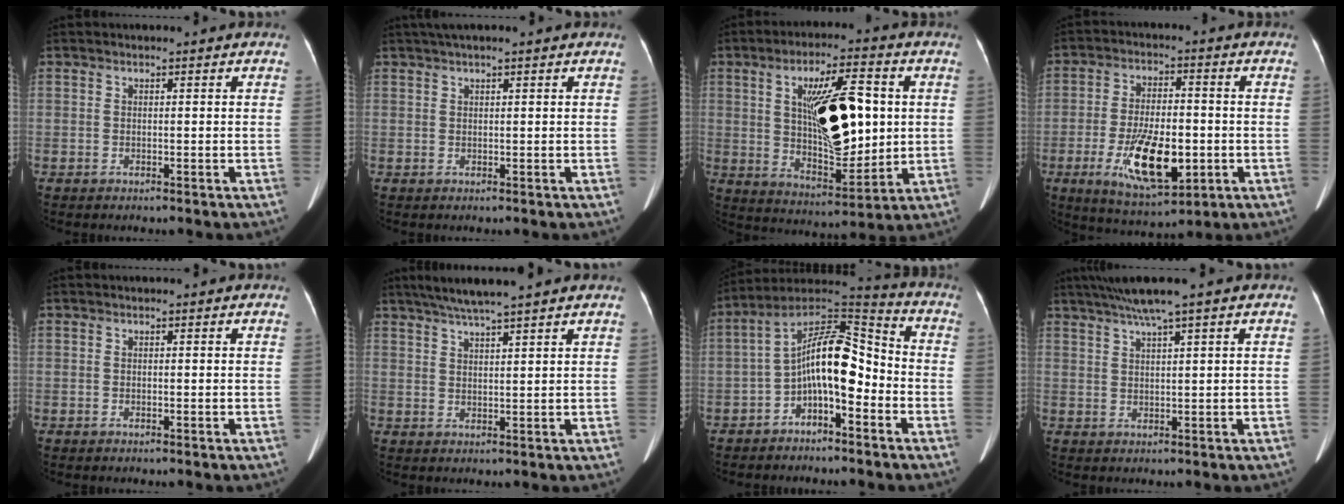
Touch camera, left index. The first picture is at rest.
{"total": 3.4, "force": [2.6, 0.1, 2.2], "torque": [-0.035, 0.032, 0.045]}
{"total": 15.5, "force": [2.4, 4.7, 14.6], "torque": [-0.247, 0.007, 0.043]}
{"total": 12.4, "force": [-3.4, 4.6, 10.9], "torque": [-0.206, -0.012, -0.052]}
{"total": 0.0}
{"total": 8.3, "force": [6.8, -0.5, 4.7], "torque": [-0.078, 0.027, 0.103]}
{"total": 11.5, "force": [-3.2, 4.0, 10.2], "torque": [-0.183, 0.048, -0.054]}
{"total": 5.0, "force": [3.6, -1.1, 3.3], "torque": [-0.066, 0.016, 0.069]}